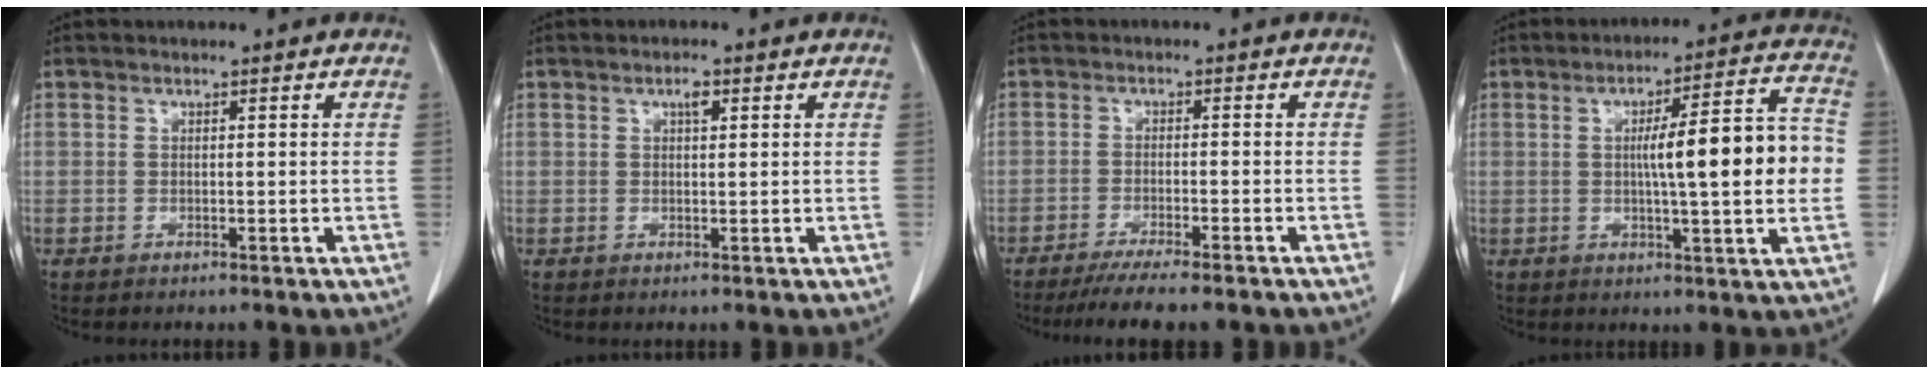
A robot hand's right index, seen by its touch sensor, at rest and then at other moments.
{"total": 1.5, "force": [0.7, 0.5, 1.3], "torque": [-0.022, 0.002, 0.010]}
{"total": 8.7, "force": [-7.3, 0.2, 4.7], "torque": [-0.058, -0.018, -0.111]}
{"total": 13.8, "force": [0.0, 1.1, 13.7], "torque": [-0.194, 0.021, -0.002]}